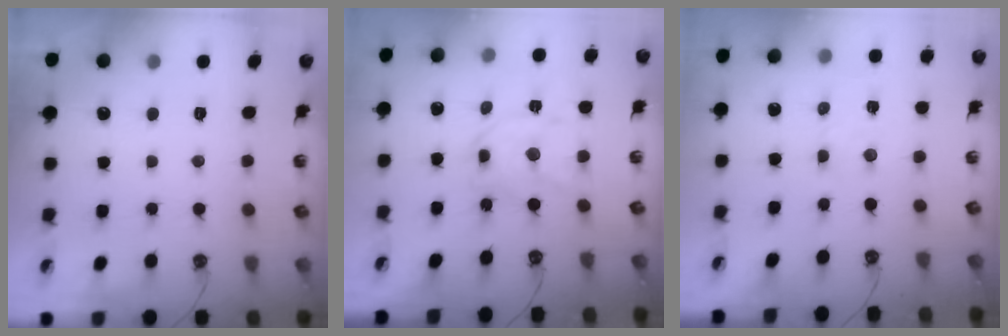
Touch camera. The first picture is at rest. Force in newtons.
{"total": 10.7, "press": 10.7, "slide": 1.0}
{"total": 1.7, "press": 1.7, "slide": 0.3}